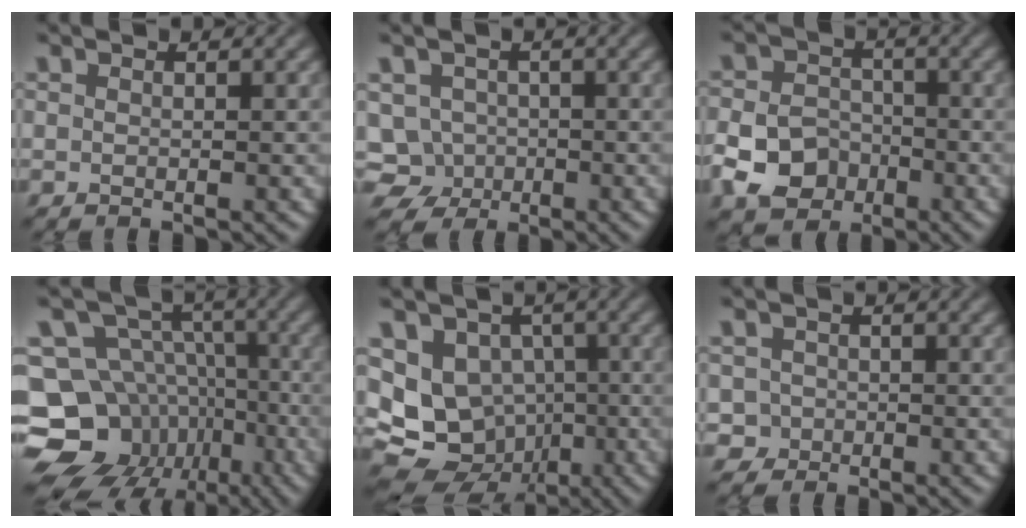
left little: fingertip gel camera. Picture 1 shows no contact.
{"total": 4.3, "force": [-1.5, 3.9, 1.0], "torque": [-0.003, 0.009, -0.038]}
{"total": 7.8, "force": [-3.4, 6.3, 2.9], "torque": [-0.045, -0.017, -0.082]}
{"total": 16.2, "force": [-7.2, 13.2, 6.1], "torque": [-0.121, -0.017, -0.112]}
{"total": 10.6, "force": [-1.5, 9.3, 4.9], "torque": [-0.089, 0.002, -0.038]}
{"total": 2.6, "force": [-0.5, 2.5, 0.3], "torque": [0.013, 0.014, -0.014]}